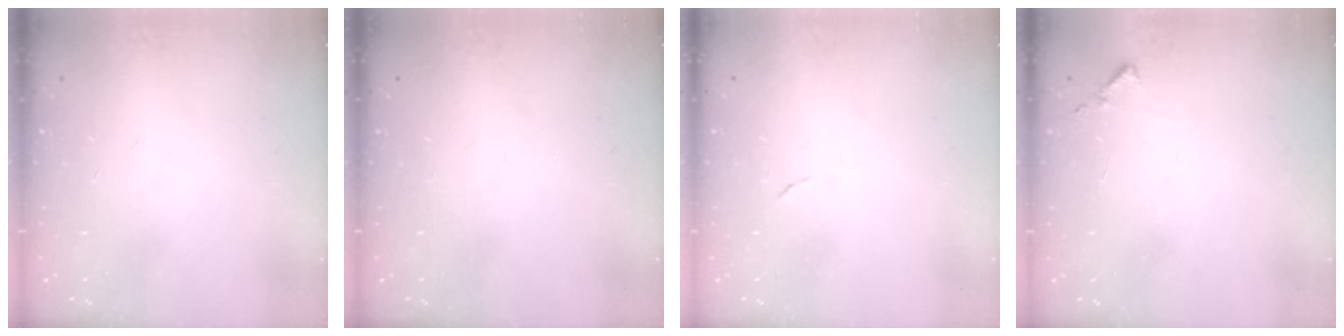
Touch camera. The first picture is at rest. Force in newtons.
{"total": 0.0}
{"total": 3.8, "press": 3.8, "slide": 0.2}
{"total": 5.2, "press": 5.2, "slide": 0.6}